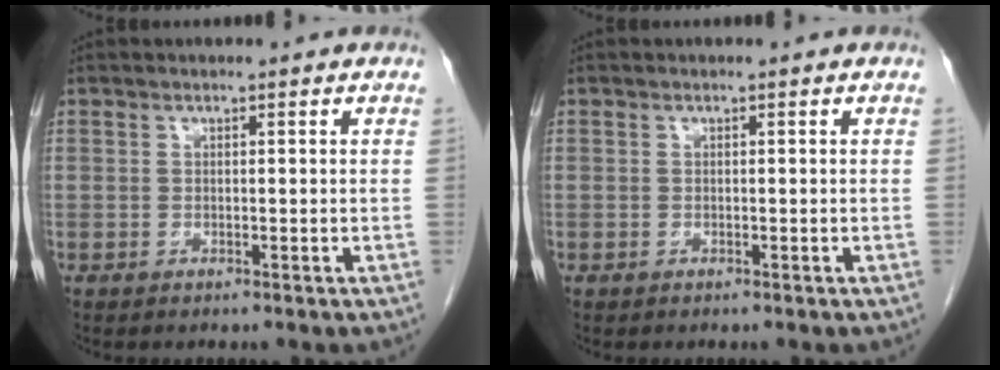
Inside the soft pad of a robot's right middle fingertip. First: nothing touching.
{"total": 0.0}